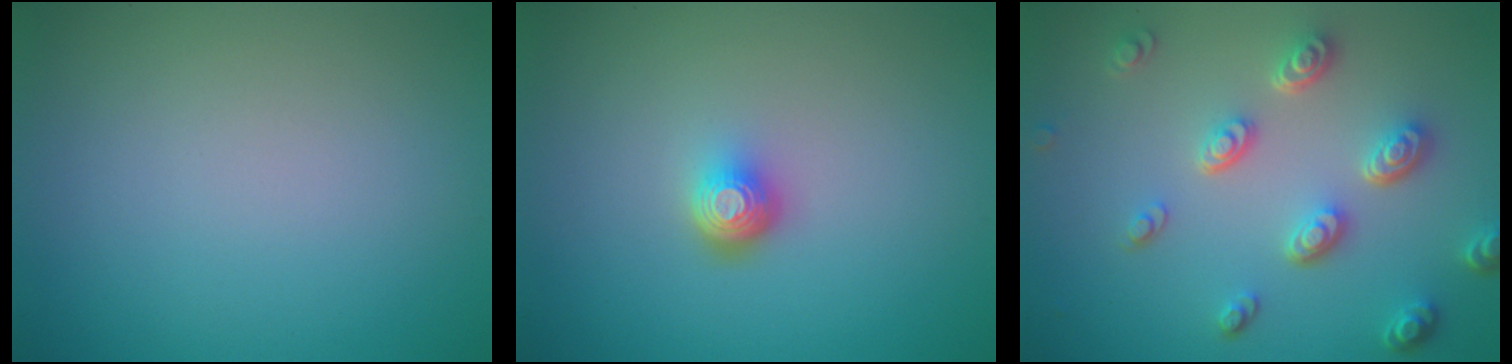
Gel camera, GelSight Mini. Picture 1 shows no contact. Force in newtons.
{"total": 2.2, "press": 1.5, "slide": 1.6}
{"total": 4.6, "press": 3.5, "slide": 3.0}